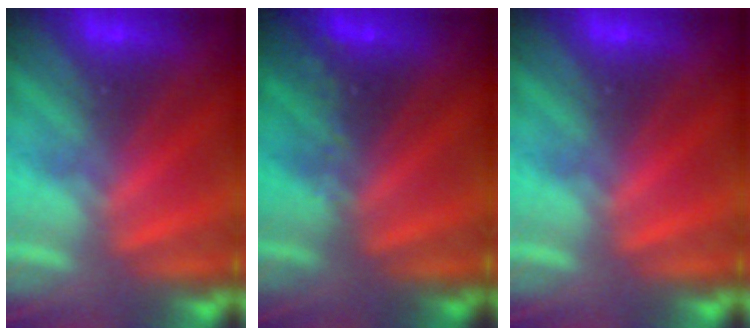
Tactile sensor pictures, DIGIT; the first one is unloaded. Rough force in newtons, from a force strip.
{"total": 2.4}
{"total": 0.0}